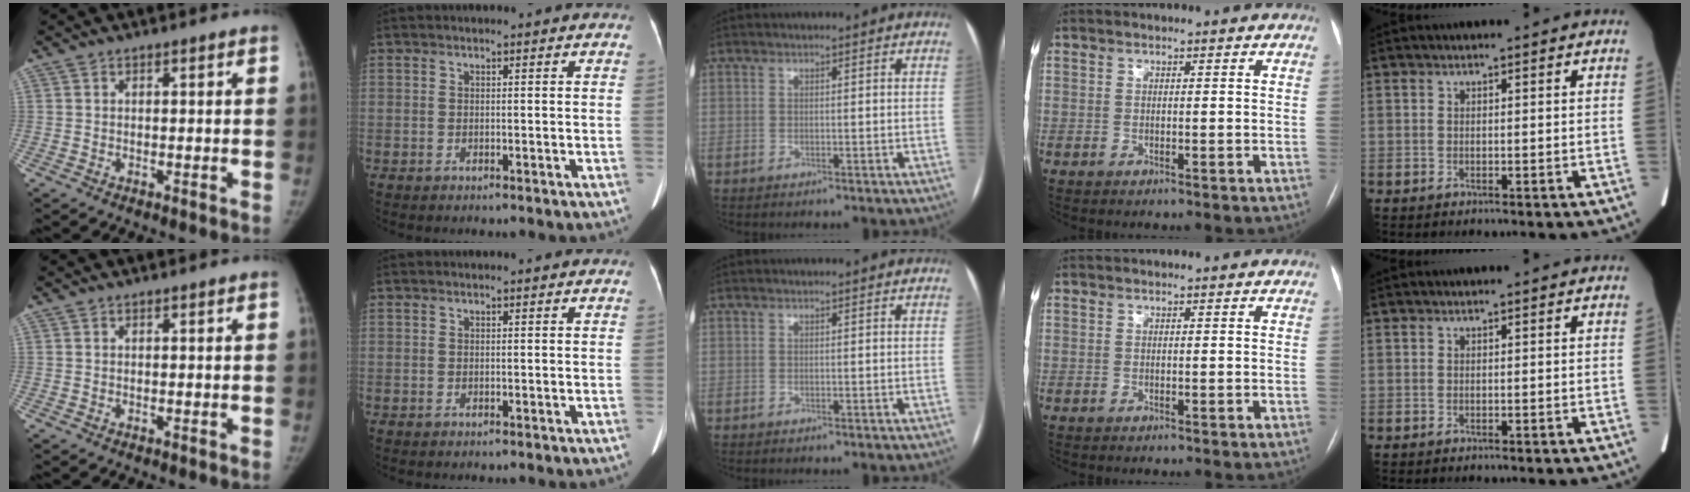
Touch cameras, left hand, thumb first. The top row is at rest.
{}